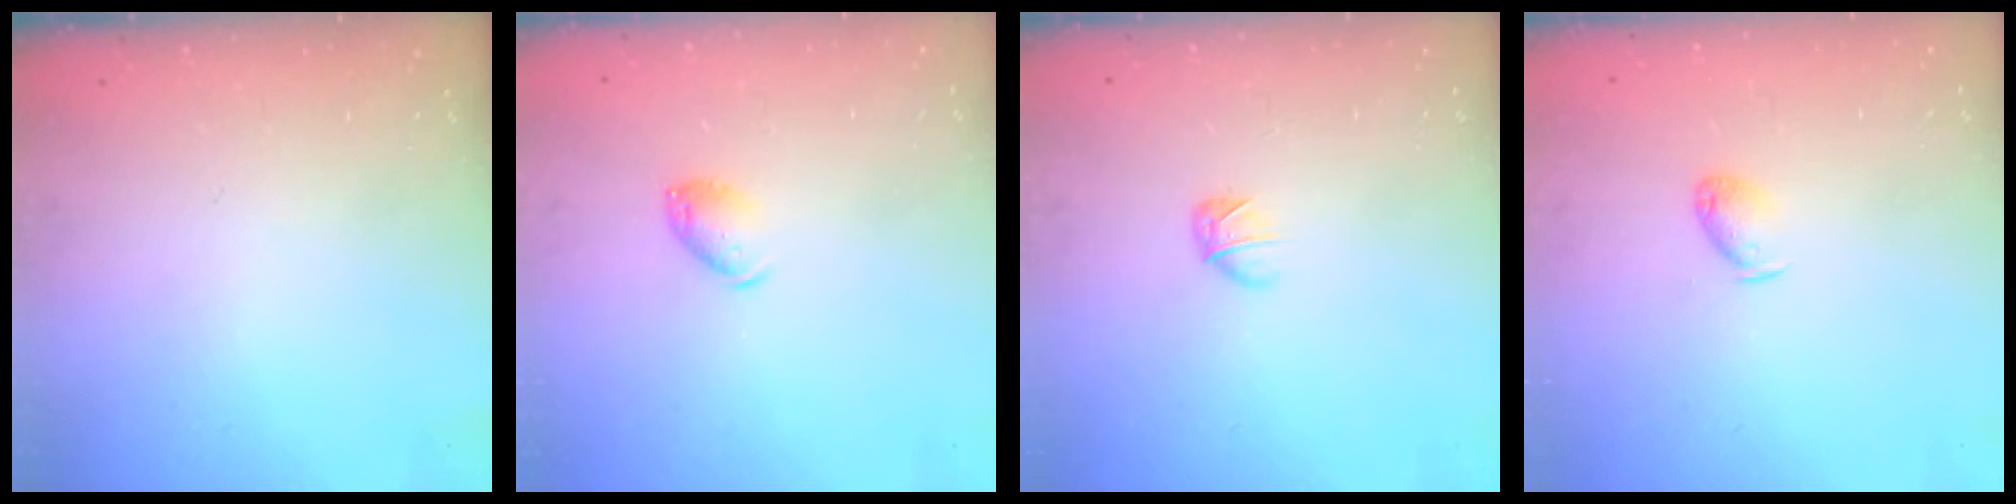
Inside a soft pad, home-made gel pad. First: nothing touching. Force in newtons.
{"total": 6.6, "press": 6.4, "slide": 1.4}
{"total": 3.3, "press": 3.2, "slide": 0.7}
{"total": 4.8, "press": 4.7, "slide": 0.8}